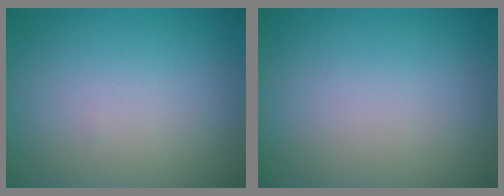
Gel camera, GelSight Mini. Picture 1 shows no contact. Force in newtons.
{"total": 0.0}